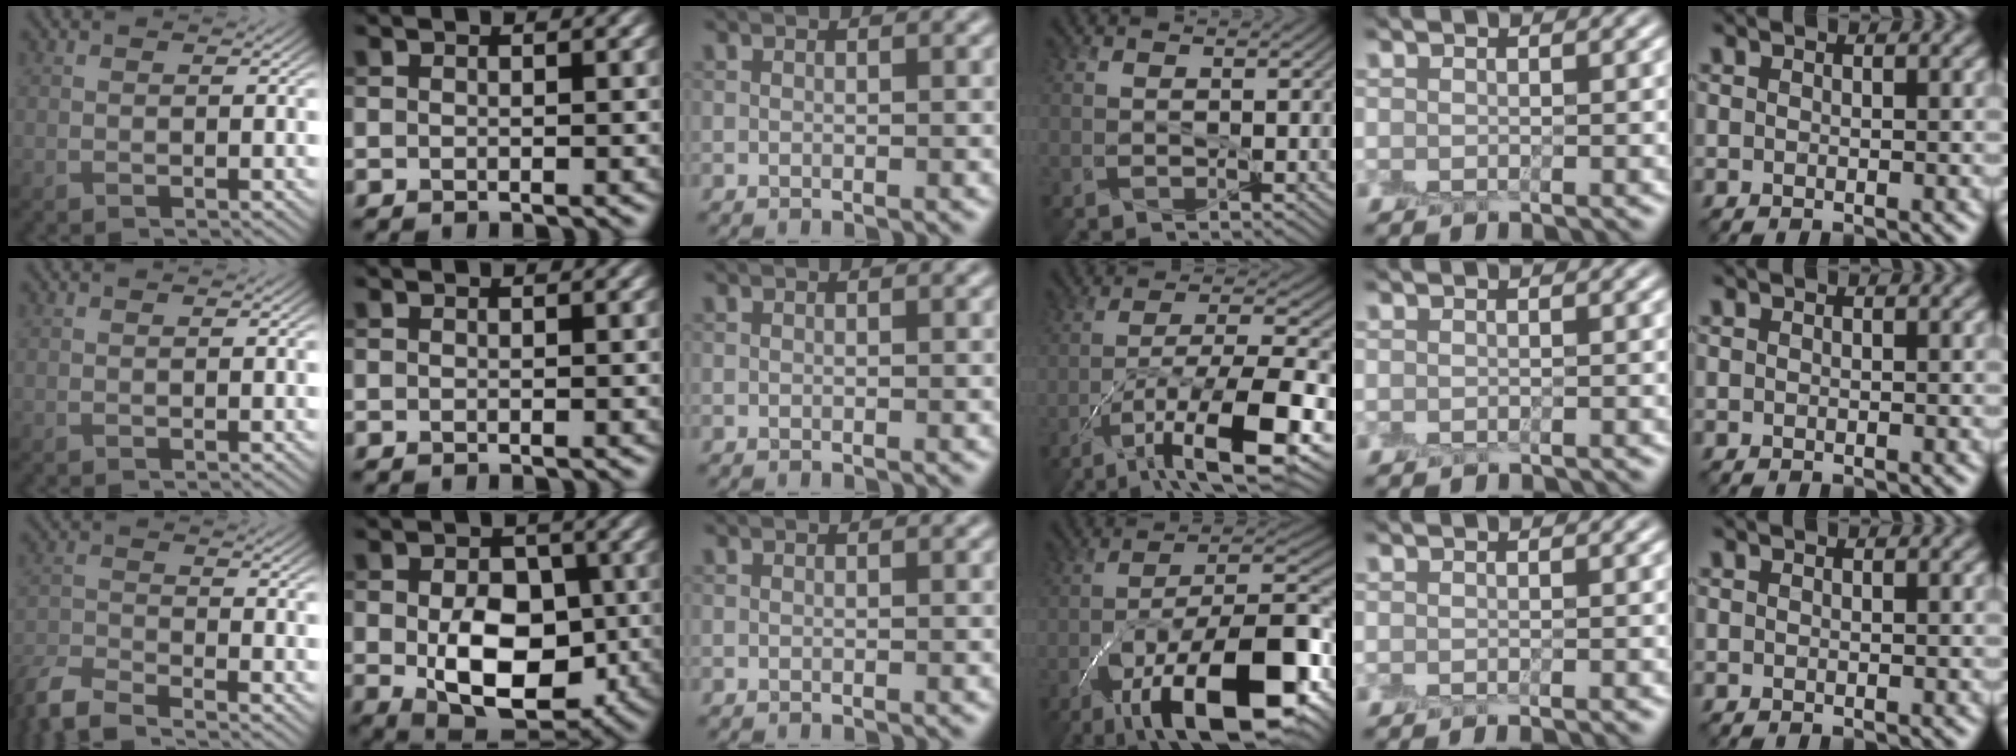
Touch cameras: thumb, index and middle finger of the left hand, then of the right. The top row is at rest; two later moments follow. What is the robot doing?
{"motion": "peel", "object": "postage stamp"}